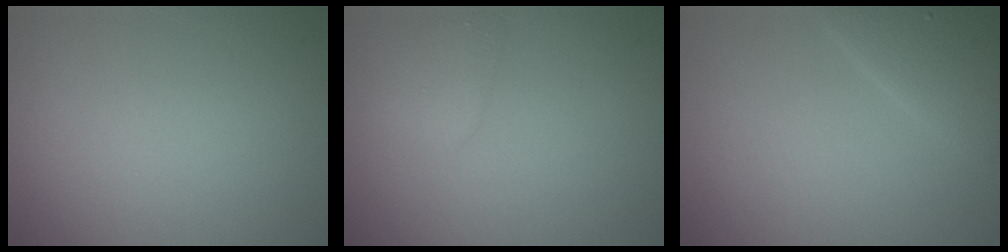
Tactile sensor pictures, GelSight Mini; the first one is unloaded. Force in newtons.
{"total": 1.8, "press": 1.8, "slide": 0.2}
{"total": 2.6, "press": 2.6, "slide": 0.2}